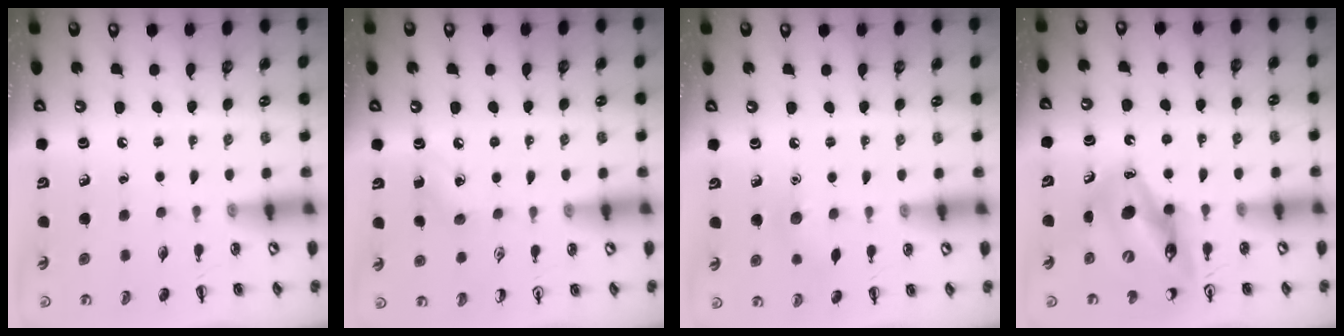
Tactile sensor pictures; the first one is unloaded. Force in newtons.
{"total": 5.2, "press": 5.0, "slide": 1.3}
{"total": 6.1, "press": 5.9, "slide": 1.4}
{"total": 13.8, "press": 13.1, "slide": 4.2}